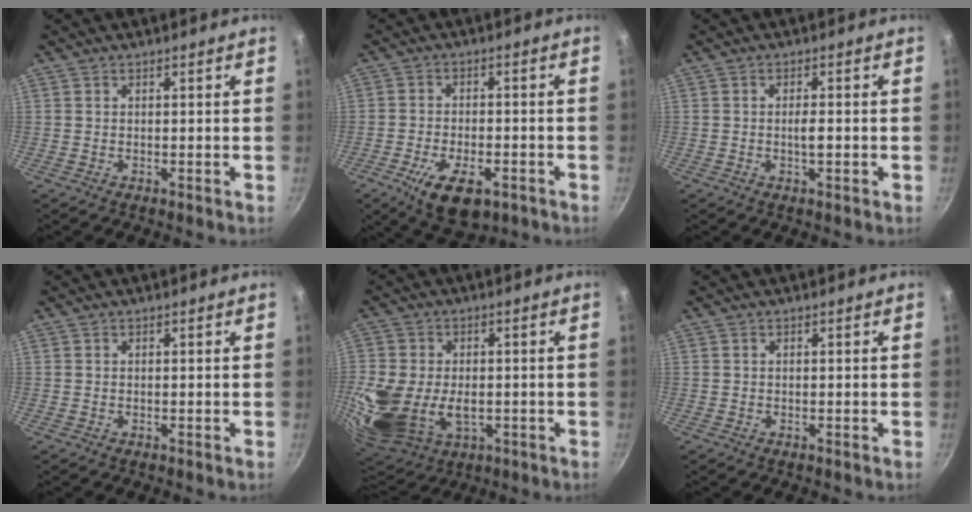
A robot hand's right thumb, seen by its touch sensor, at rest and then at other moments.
{"total": 10.9, "force": [-5.2, 5.3, 8.0], "torque": [-0.128, 0.013, -0.081]}
{"total": 2.4, "force": [-0.5, 0.7, 2.3], "torque": [-0.040, 0.004, -0.011]}
{"total": 0.0}
{"total": 18.1, "force": [-2.6, 12.4, 13.0], "torque": [-0.284, -0.008, -0.031]}
{"total": 0.0}